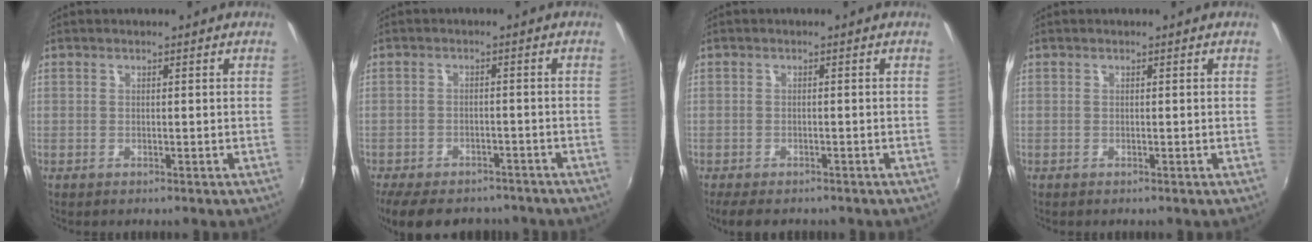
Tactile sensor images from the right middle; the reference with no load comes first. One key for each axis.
{"total": 13.5, "fx": -10.8, "fy": 5.7, "fz": 5.9, "tx": -0.134, "ty": -0.016, "tz": -0.155}
{"total": 4.8, "fx": -3.8, "fy": 1.7, "fz": 2.4, "tx": -0.055, "ty": -0.015, "tz": -0.062}
{"total": 0.0}